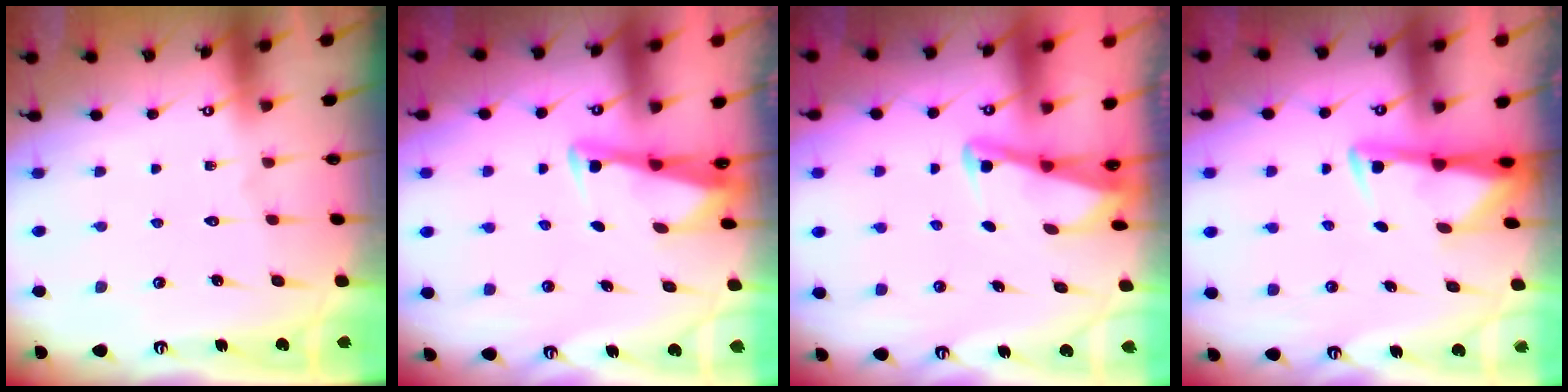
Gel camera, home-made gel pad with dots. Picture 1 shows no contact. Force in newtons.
{"total": 3.1, "press": 3.1, "slide": 0.4}
{"total": 3.0, "press": 3.0, "slide": 0.4}
{"total": 2.8, "press": 2.8, "slide": 0.5}